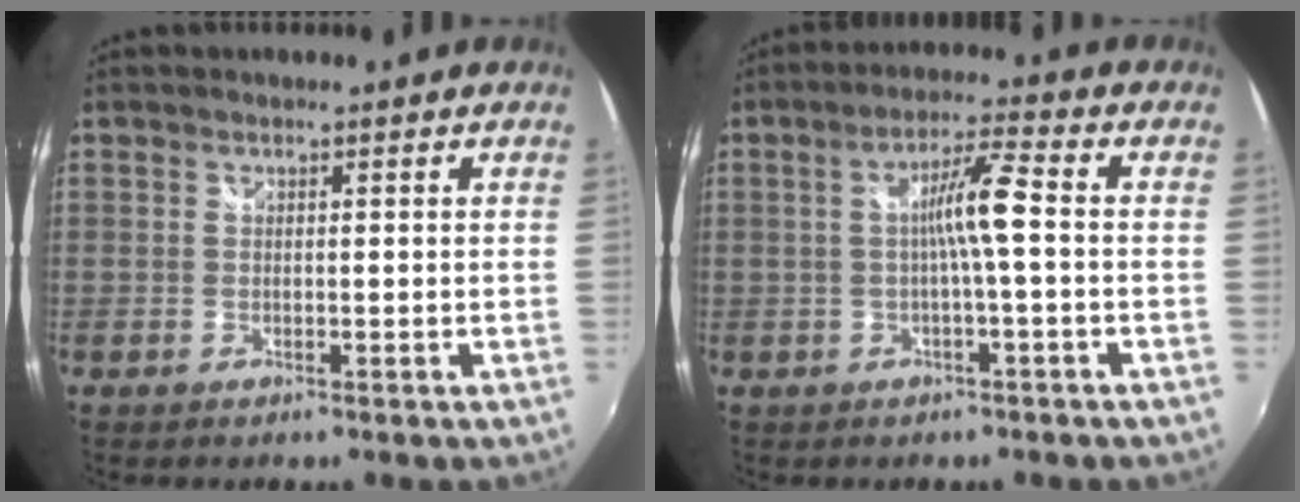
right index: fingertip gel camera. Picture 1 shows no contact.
{"total": 6.3, "force": [-0.6, -0.3, 6.2], "torque": [-0.120, 0.011, -0.008]}